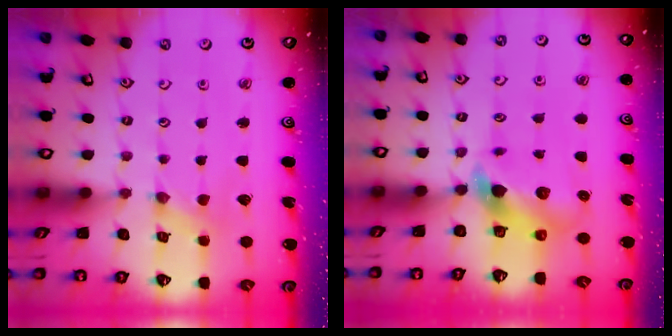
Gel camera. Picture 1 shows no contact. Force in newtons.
{"total": 7.0, "press": 6.9, "slide": 1.0}